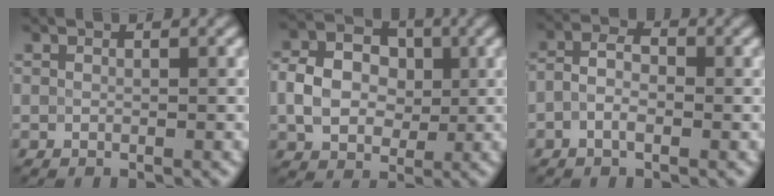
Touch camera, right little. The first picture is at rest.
{"total": 4.9, "force": [-0.3, 4.0, 2.7], "torque": [-0.051, 0.004, -0.010]}
{"total": 2.0, "force": [-0.7, 1.0, 1.6], "torque": [-0.031, 0.006, -0.021]}